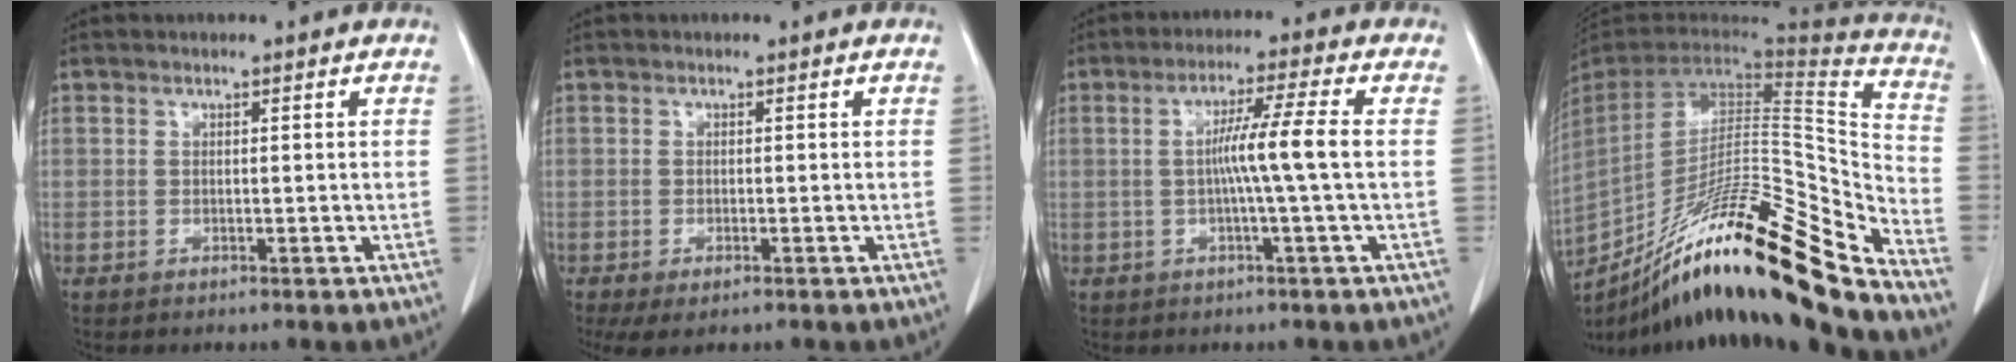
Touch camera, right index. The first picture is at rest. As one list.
[{"total": 3.5, "force": [-2.2, 1.2, 2.4], "torque": [-0.043, -0.009, -0.031]}, {"total": 6.6, "force": [-0.3, -1.5, 6.4], "torque": [-0.112, 0.009, -0.003]}, {"total": 30.8, "force": [-21.8, 1.4, 21.7], "torque": [-0.292, -0.030, -0.361]}]